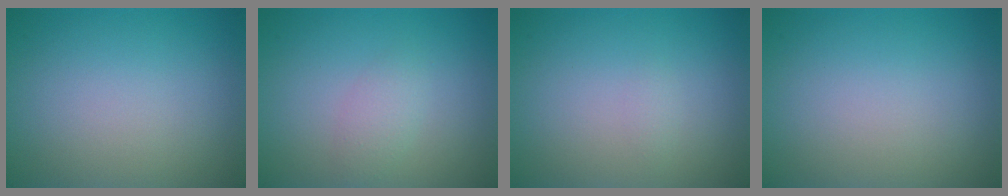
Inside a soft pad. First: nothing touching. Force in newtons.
{"total": 1.6, "press": 1.6, "slide": 0.0}
{"total": 0.5, "press": 0.5, "slide": 0.1}
{"total": 0.0}